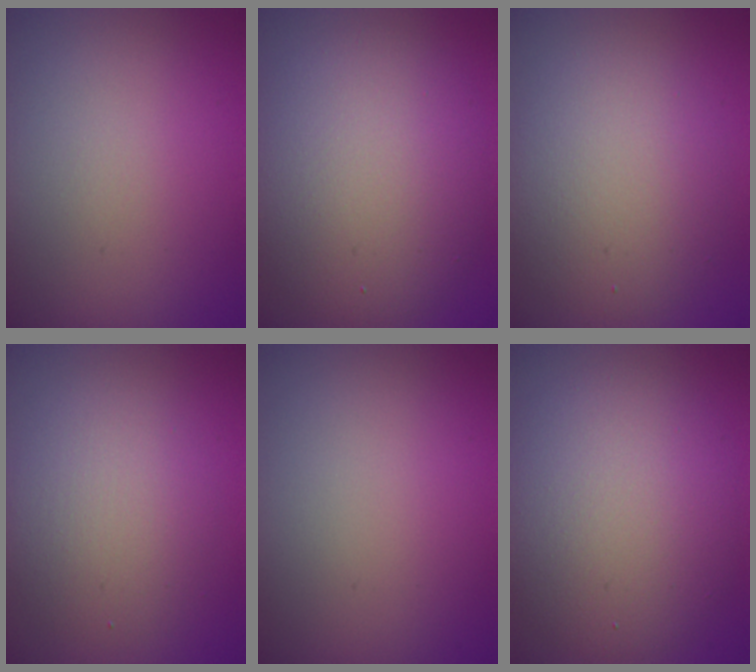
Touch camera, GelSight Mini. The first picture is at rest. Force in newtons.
{"total": 8.3, "press": 8.3, "slide": 0.7}
{"total": 5.2, "press": 5.2, "slide": 0.4}
{"total": 4.1, "press": 4.1, "slide": 0.3}
{"total": 0.0}
{"total": 7.8, "press": 7.7, "slide": 0.6}